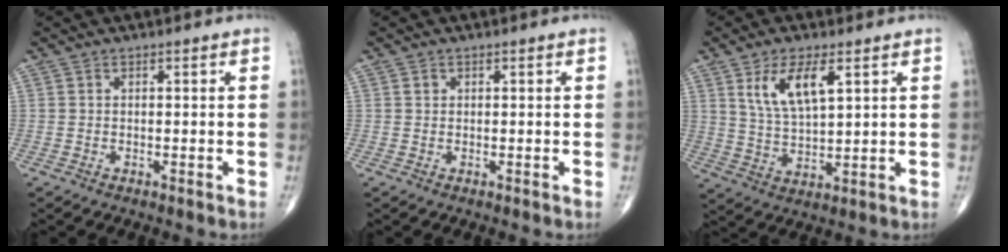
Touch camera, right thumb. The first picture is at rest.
{"total": 0.7, "force": [0.3, 0.6, 0.2], "torque": [0.000, 0.000, 0.005]}
{"total": 9.4, "force": [4.2, 3.7, 7.5], "torque": [-0.133, -0.020, 0.087]}